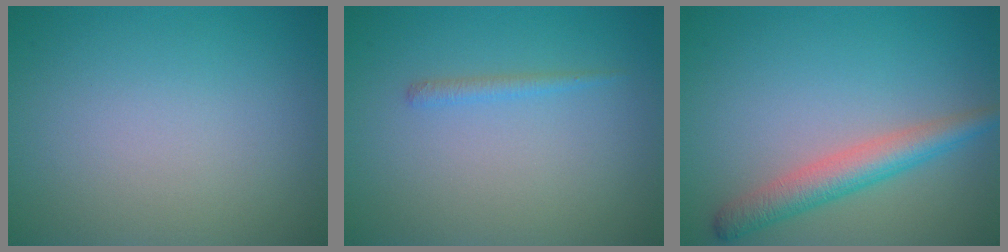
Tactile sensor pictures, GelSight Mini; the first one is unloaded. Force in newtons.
{"total": 0.9, "press": 0.9, "slide": 0.1}
{"total": 3.7, "press": 3.7, "slide": 0.1}